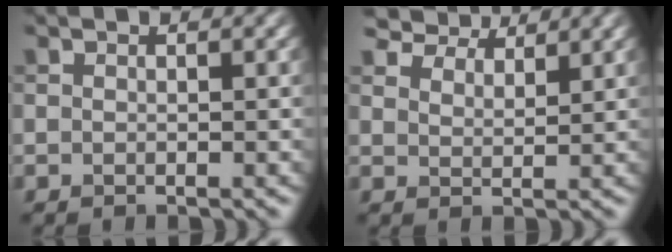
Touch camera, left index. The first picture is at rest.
{"total": 6.2, "force": [5.7, 1.8, 1.8], "torque": [-0.042, -0.010, 0.108]}